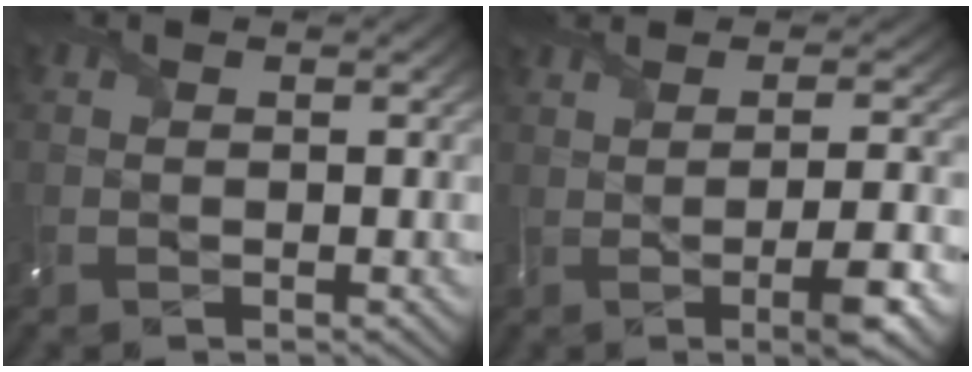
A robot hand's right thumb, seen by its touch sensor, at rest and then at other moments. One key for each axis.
{"total": 5.0, "fx": -1.2, "fy": 0.4, "fz": 4.9, "tx": -0.063, "ty": 0.013, "tz": -0.020}